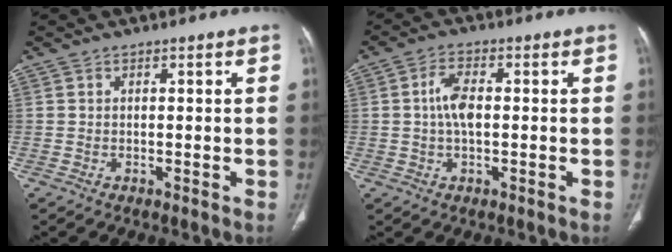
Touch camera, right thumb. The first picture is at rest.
{"total": 5.0, "force": [0.2, 2.3, 4.4], "torque": [-0.093, 0.008, 0.000]}